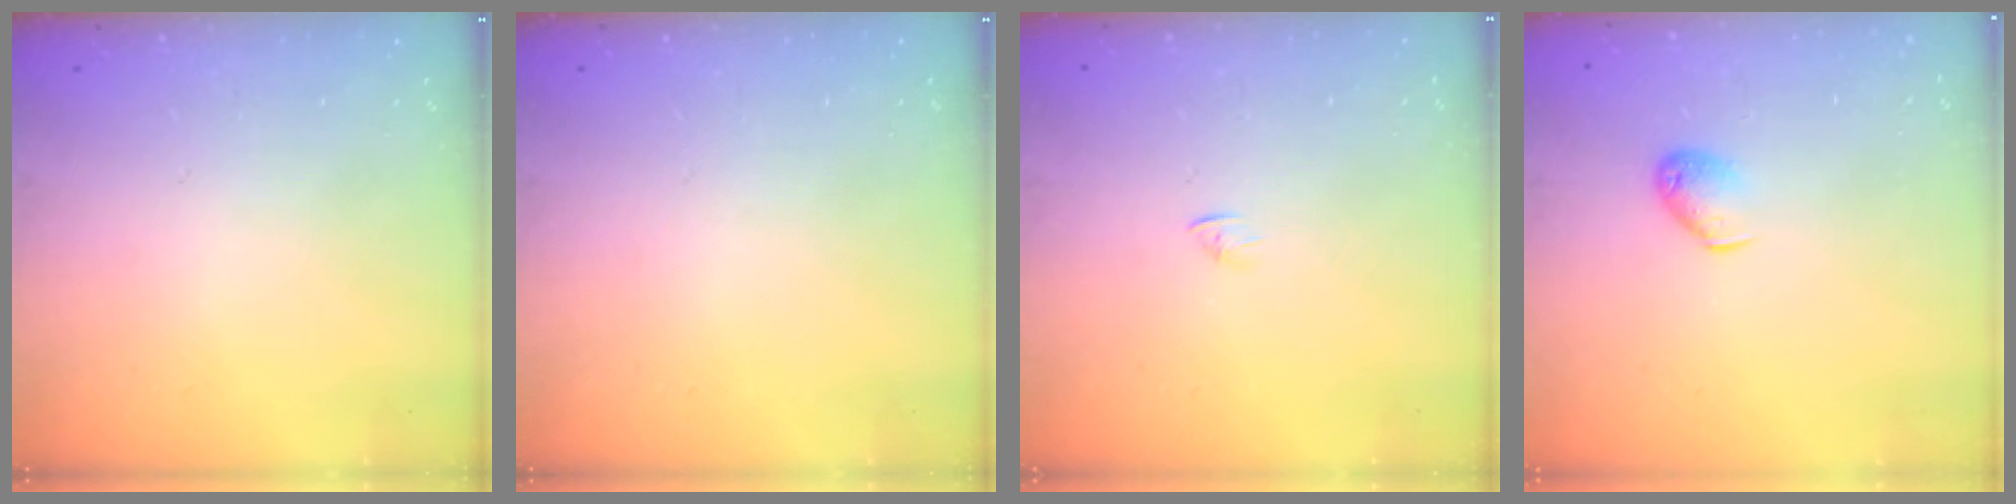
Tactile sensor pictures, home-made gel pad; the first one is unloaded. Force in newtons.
{"total": 0.0}
{"total": 1.4, "press": 1.3, "slide": 0.4}
{"total": 5.6, "press": 5.5, "slide": 0.9}